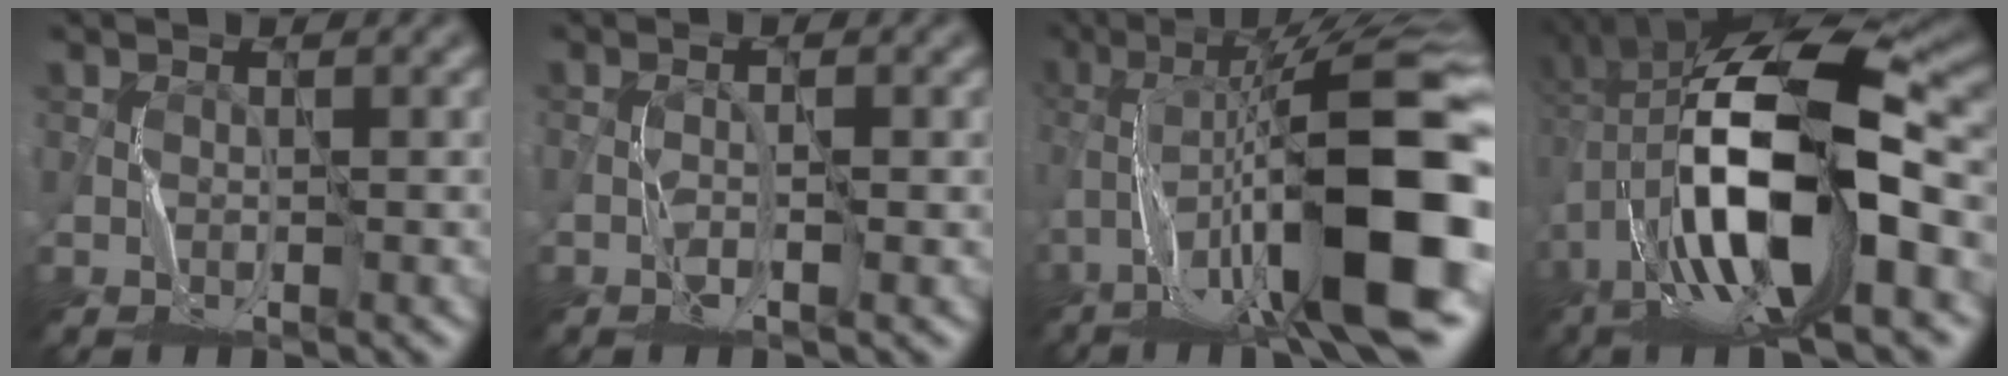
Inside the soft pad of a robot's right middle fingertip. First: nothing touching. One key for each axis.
{"total": 1.3, "fx": -0.6, "fy": 0.1, "fz": 1.2, "tx": -0.024, "ty": 0.001, "tz": -0.013}
{"total": 15.6, "fx": -3.9, "fy": 4.0, "fz": 14.6, "tx": -0.242, "ty": 0.023, "tz": -0.057}
{"total": 15.6, "fx": -3.0, "fy": 5.9, "fz": 14.1, "tx": -0.262, "ty": 0.024, "tz": -0.057}